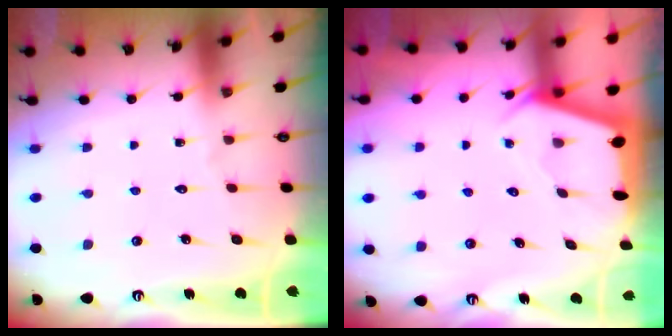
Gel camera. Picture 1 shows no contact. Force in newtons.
{"total": 2.4, "press": 2.3, "slide": 0.3}